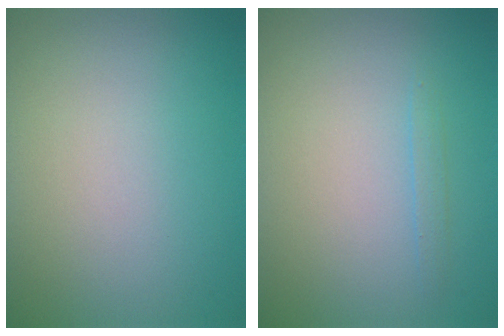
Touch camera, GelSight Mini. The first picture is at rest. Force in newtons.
{"total": 0.7, "press": 0.7, "slide": 0.1}